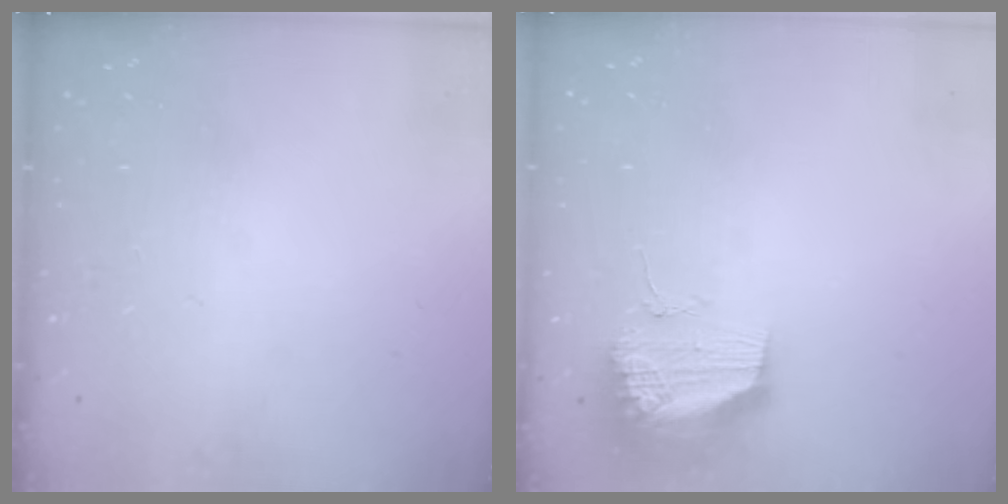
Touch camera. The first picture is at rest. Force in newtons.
{"total": 11.1, "press": 11.1, "slide": 0.8}